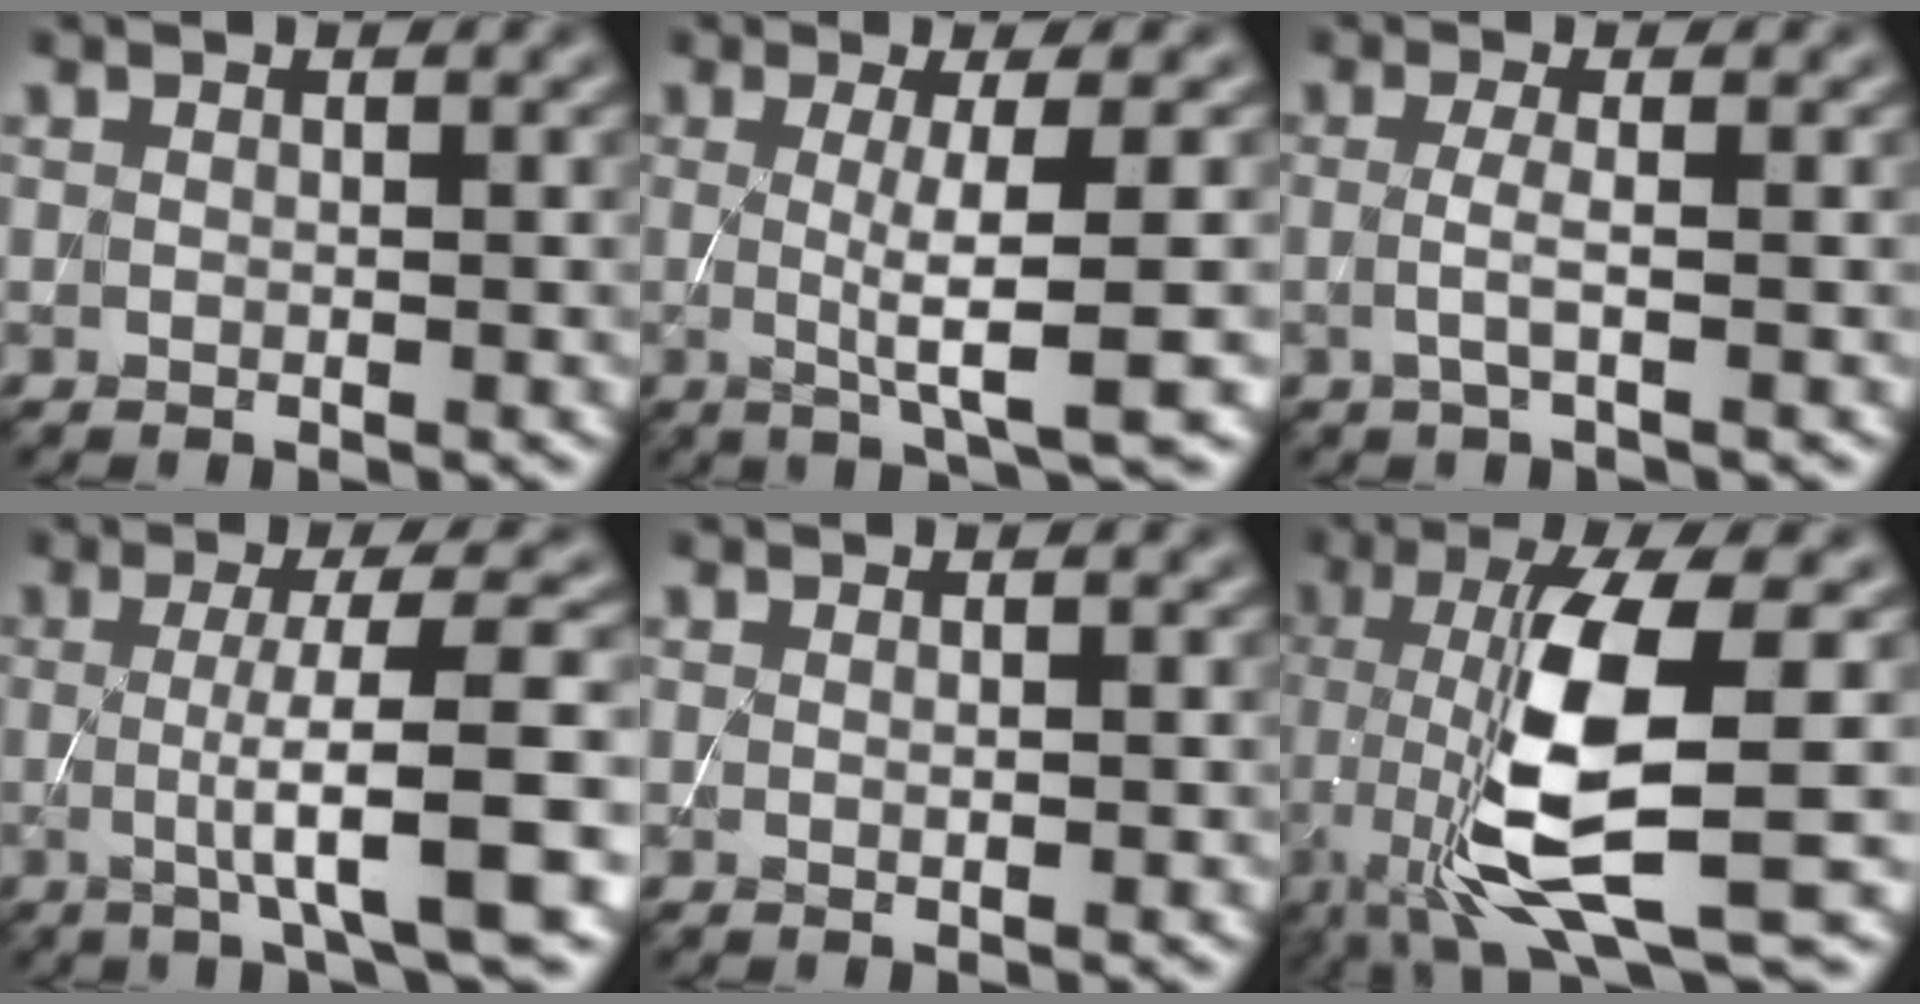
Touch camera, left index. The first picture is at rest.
{"total": 5.4, "force": [-0.1, 0.8, 5.4], "torque": [-0.087, -0.004, -0.001]}
{"total": 1.8, "force": [-0.1, 0.4, 1.7], "torque": [-0.035, -0.003, -0.006]}
{"total": 7.7, "force": [-0.6, 1.4, 7.6], "torque": [-0.112, 0.004, -0.008]}
{"total": 0.6, "force": [0.1, 0.2, 0.6], "torque": [-0.005, -0.001, 0.002]}
{"total": 10.8, "force": [-1.5, 2.9, 10.3], "torque": [-0.191, -0.015, -0.025]}